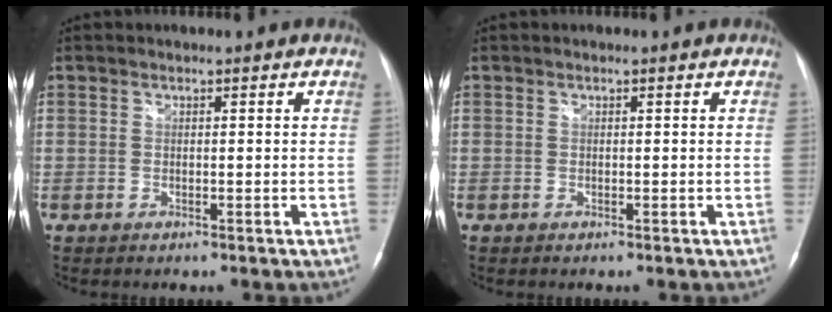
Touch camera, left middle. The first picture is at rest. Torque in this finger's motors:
{"motor_torque": [0.78, -1.06, 0.12, 0.01]}